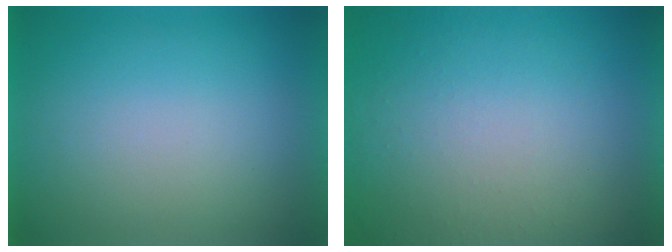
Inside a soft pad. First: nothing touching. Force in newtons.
{"total": 9.4}